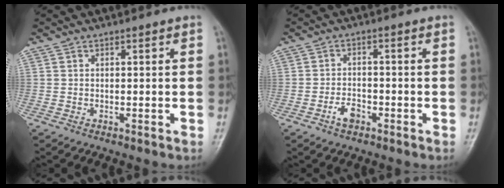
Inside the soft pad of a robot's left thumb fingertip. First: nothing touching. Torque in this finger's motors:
{"motor_torque": [0.01, 0.51, 0.21, 0.09, 0.00]}